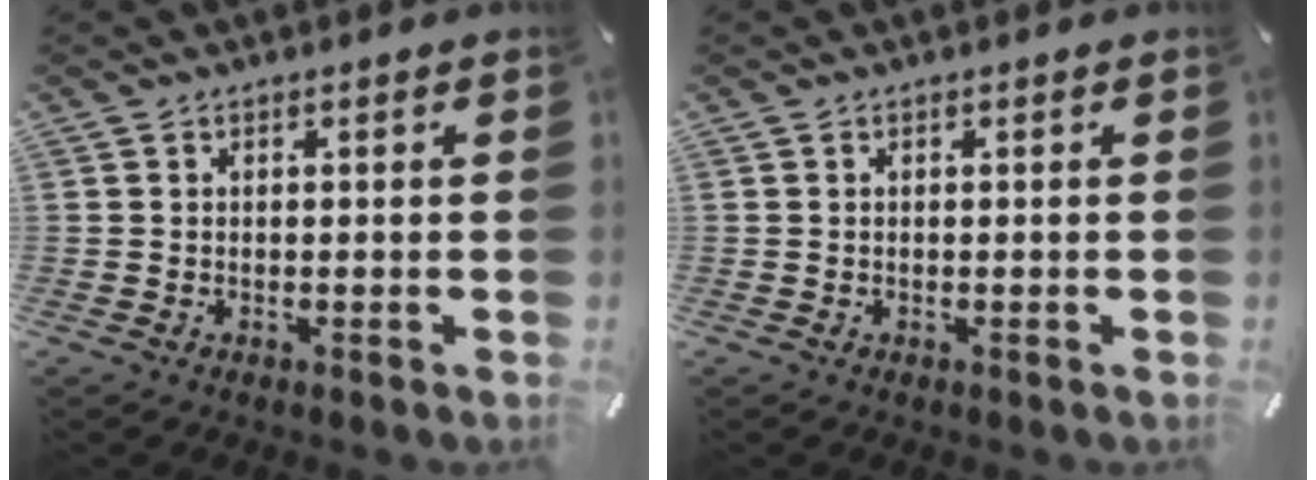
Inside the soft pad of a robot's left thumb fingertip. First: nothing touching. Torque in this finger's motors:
{"motor_torque": [-0.02, -0.01, -0.07, 0.07, 0.00]}